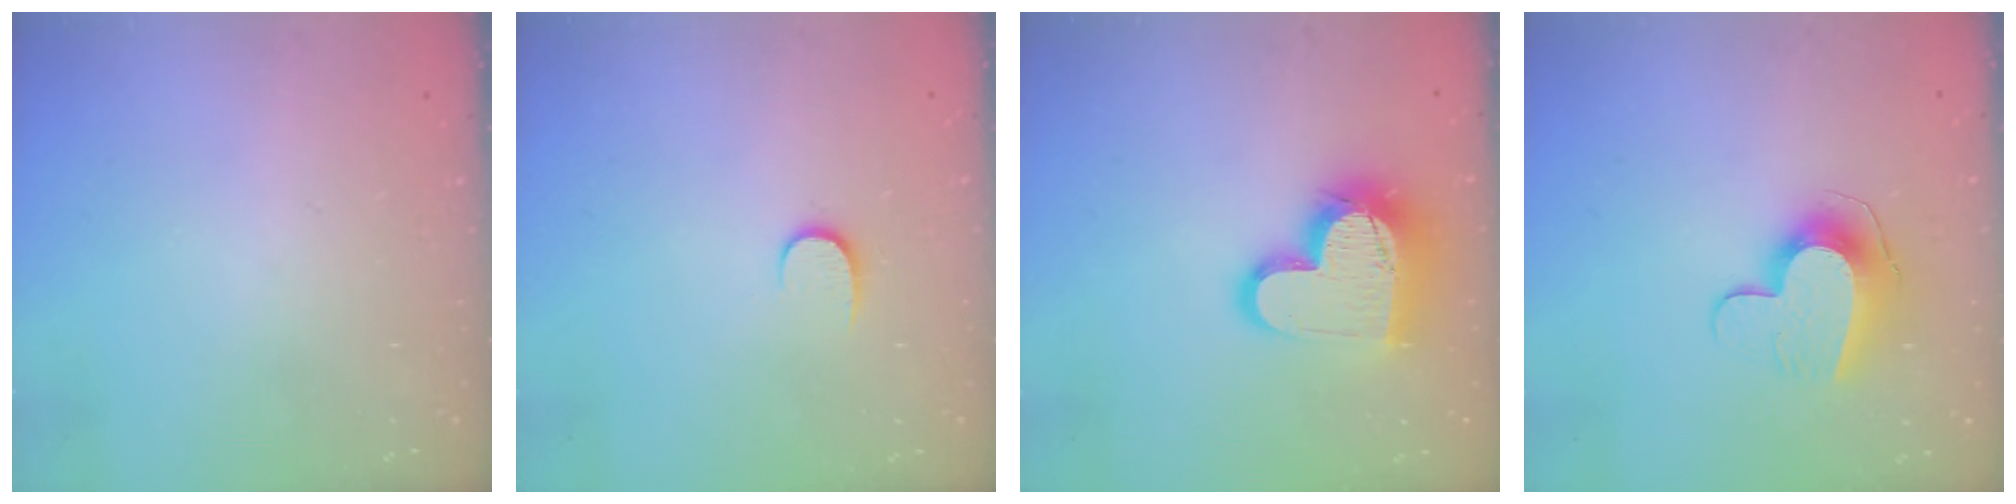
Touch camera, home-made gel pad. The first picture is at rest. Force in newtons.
{"total": 6.1, "press": 6.0, "slide": 0.6}
{"total": 18.9, "press": 18.9, "slide": 1.4}
{"total": 11.5, "press": 11.5, "slide": 0.7}